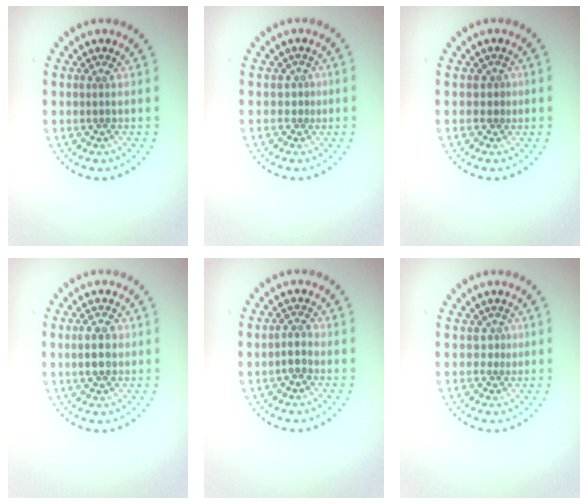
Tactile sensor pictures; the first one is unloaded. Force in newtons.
{"total": 0.9, "press": 0.3, "slide": 0.8}
{"total": 0.9, "press": 0.7, "slide": 0.7}
{"total": 2.6, "press": 2.6, "slide": 0.1}
{"total": 1.5, "press": 1.3, "slide": 0.7}
{"total": 0.6, "press": 0.1, "slide": 0.6}